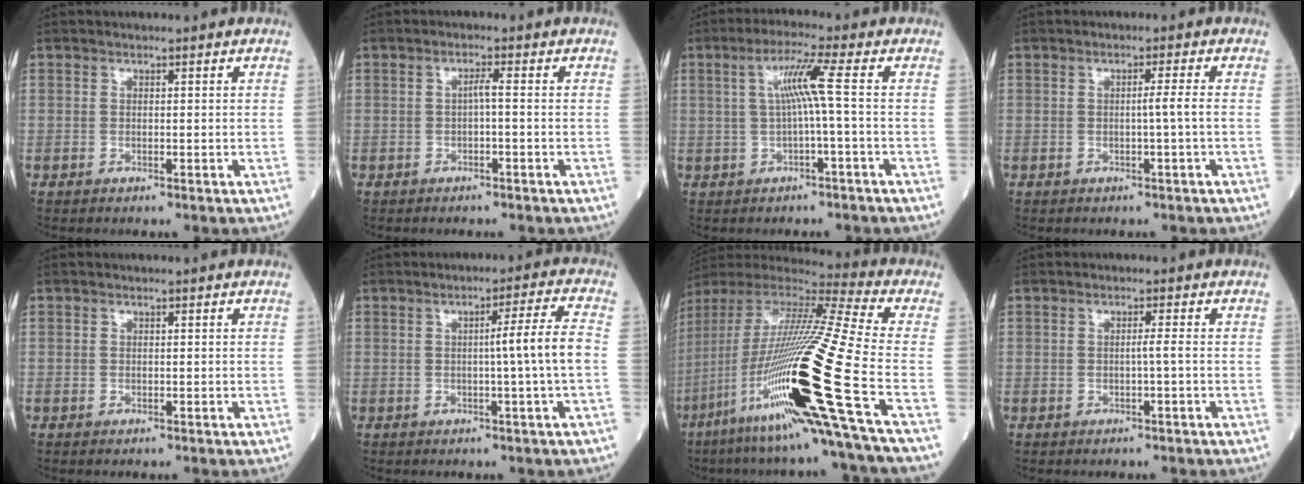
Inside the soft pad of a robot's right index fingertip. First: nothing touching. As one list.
[{"total": 1.4, "force": [-0.3, 0.0, 1.4], "torque": [-0.024, 0.003, -0.006]}, {"total": 5.4, "force": [0.2, -1.2, 5.3], "torque": [-0.102, 0.013, 0.010]}, {"total": 1.8, "force": [-0.4, -0.8, 1.6], "torque": [-0.025, 0.001, -0.007]}, {"total": 0.0}, {"total": 5.8, "force": [-0.6, -1.6, 5.6], "torque": [-0.085, 0.005, -0.007]}, {"total": 29.3, "force": [-10.6, -0.8, 27.3], "torque": [-0.506, -0.045, -0.200]}, {"total": 1.0, "force": [-0.3, -0.4, 0.9], "torque": [-0.006, 0.002, -0.008]}]